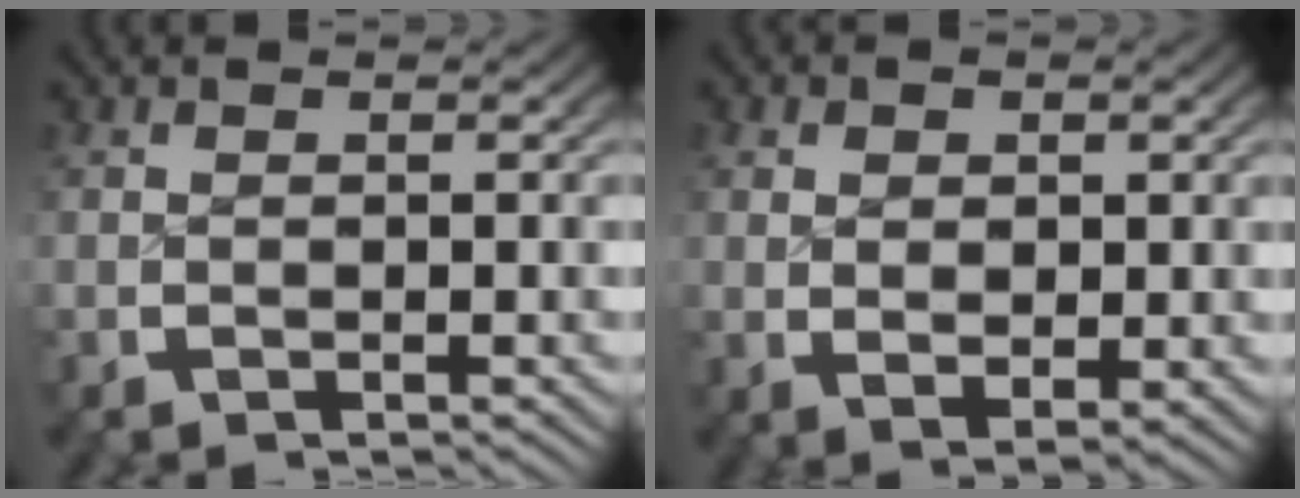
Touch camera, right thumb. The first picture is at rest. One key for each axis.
{"total": 2.7, "fx": 0.3, "fy": 1.7, "fz": 2.1, "tx": -0.041, "ty": -0.015, "tz": 0.017}